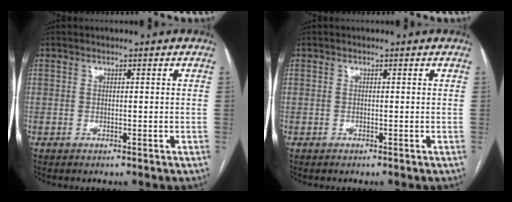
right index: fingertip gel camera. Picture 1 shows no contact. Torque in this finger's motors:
{"motor_torque": [-0.90, 0.88, -0.77, -0.13]}